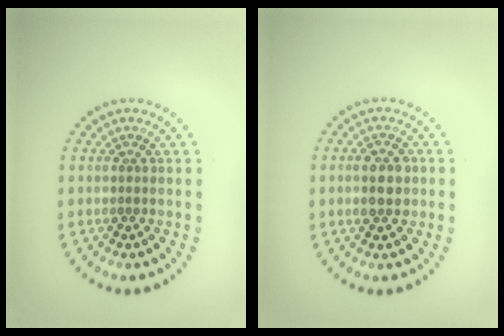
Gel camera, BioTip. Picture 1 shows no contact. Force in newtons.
{"total": 2.9, "press": 2.9, "slide": 0.3}